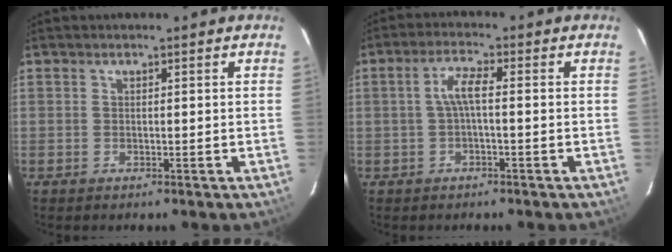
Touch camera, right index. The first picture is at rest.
{"total": 3.6, "force": [-0.4, 0.6, 3.5], "torque": [-0.072, 0.008, -0.006]}